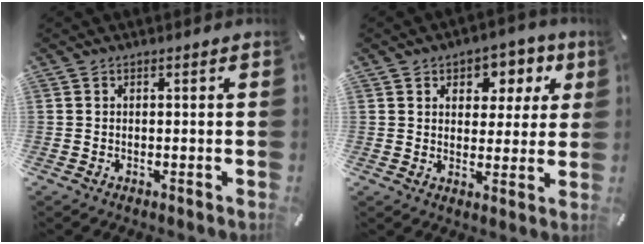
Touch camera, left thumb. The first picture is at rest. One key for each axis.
{"total": 7.0, "fx": 2.9, "fy": 5.6, "fz": 2.9, "tx": -0.032, "ty": -0.017, "tz": 0.044}